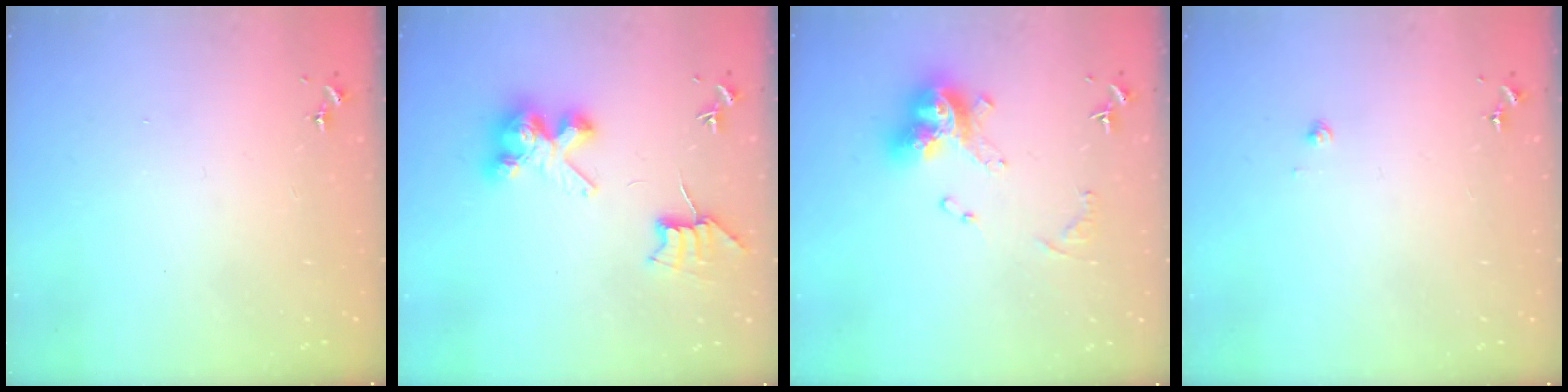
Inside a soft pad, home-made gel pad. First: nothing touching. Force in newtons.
{"total": 9.3, "press": 9.3, "slide": 0.7}
{"total": 14.4, "press": 14.3, "slide": 1.6}
{"total": 1.9, "press": 1.9, "slide": 0.1}